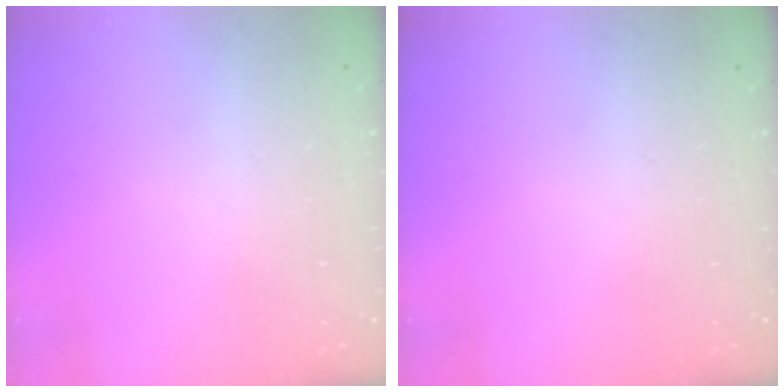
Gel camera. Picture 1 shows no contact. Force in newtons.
{"total": 0.0}